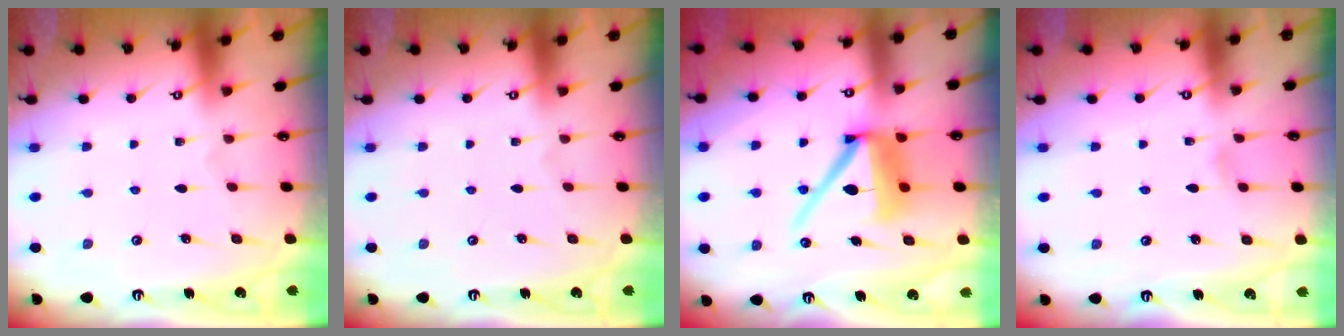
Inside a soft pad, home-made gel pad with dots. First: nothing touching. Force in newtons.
{"total": 0.0}
{"total": 13.0, "press": 13.0, "slide": 1.2}
{"total": 2.5, "press": 2.5, "slide": 0.2}